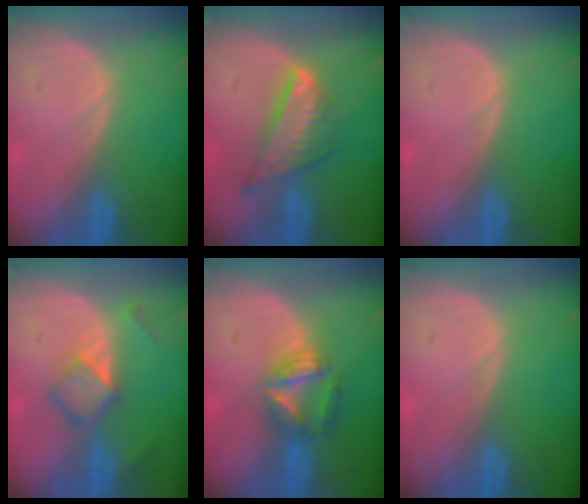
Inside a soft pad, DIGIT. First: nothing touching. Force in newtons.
{"total": 7.4, "press": 6.5, "slide": 3.5}
{"total": 0.0}
{"total": 5.0, "press": 4.6, "slide": 2.0}
{"total": 5.6, "press": 5.6, "slide": 0.6}
{"total": 0.0}